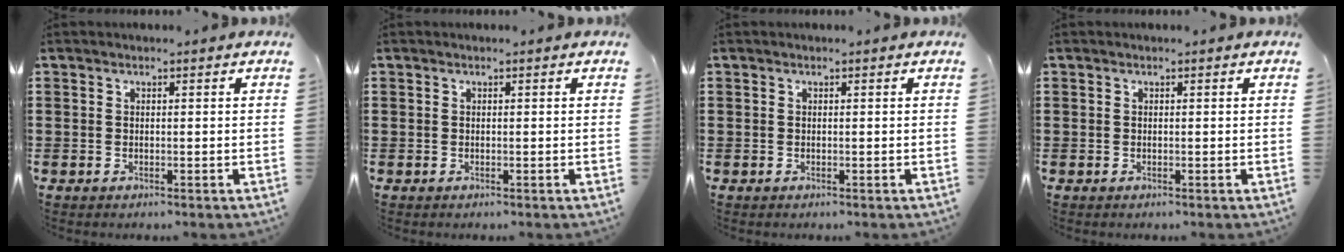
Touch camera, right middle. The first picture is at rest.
{"total": 0.0}
{"total": 0.0}
{"total": 0.0}